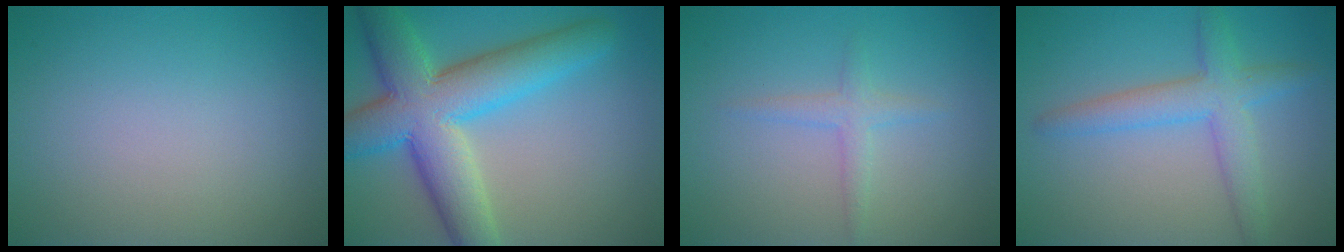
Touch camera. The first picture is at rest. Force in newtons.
{"total": 10.1, "press": 10.1, "slide": 0.5}
{"total": 1.6, "press": 1.6, "slide": 0.1}
{"total": 4.0, "press": 4.0, "slide": 0.3}